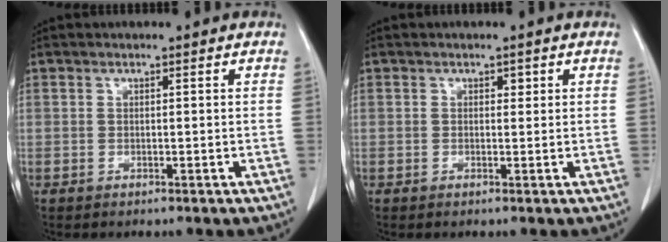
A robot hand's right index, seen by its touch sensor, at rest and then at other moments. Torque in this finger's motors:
{"motor_torque": [0.01, -0.01, 0.01, 0.00]}